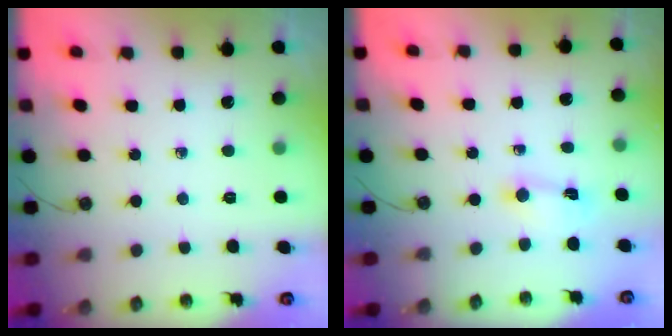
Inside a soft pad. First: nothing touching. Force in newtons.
{"total": 1.5, "press": 1.5, "slide": 0.2}